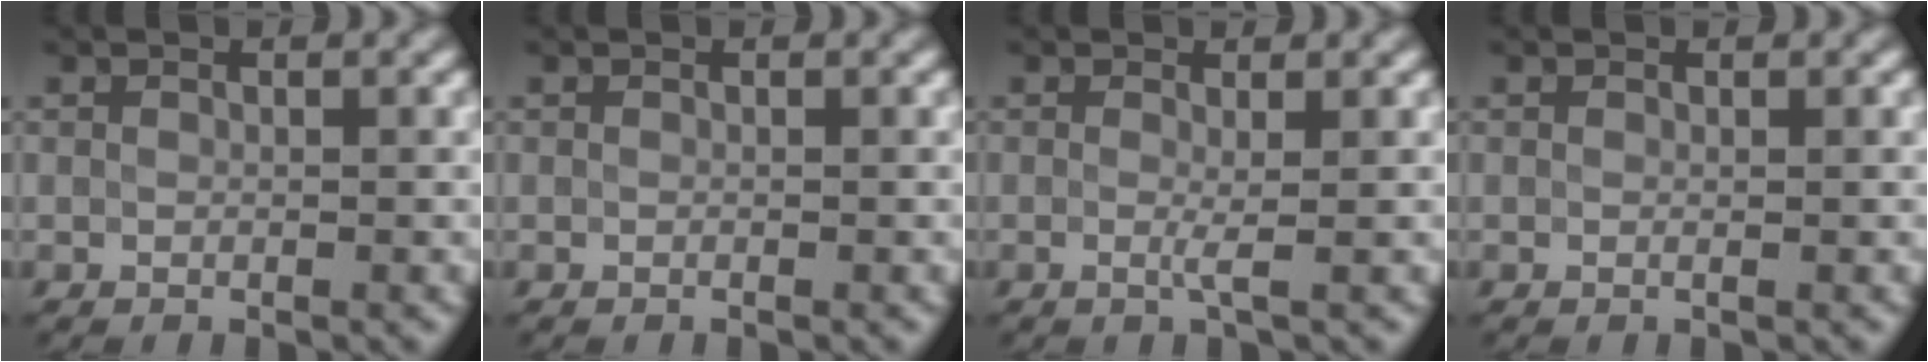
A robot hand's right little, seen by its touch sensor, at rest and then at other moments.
{"total": 0.0}
{"total": 1.1, "force": [-0.1, 0.0, 1.1], "torque": [-0.025, -0.007, -0.004]}
{"total": 0.0}